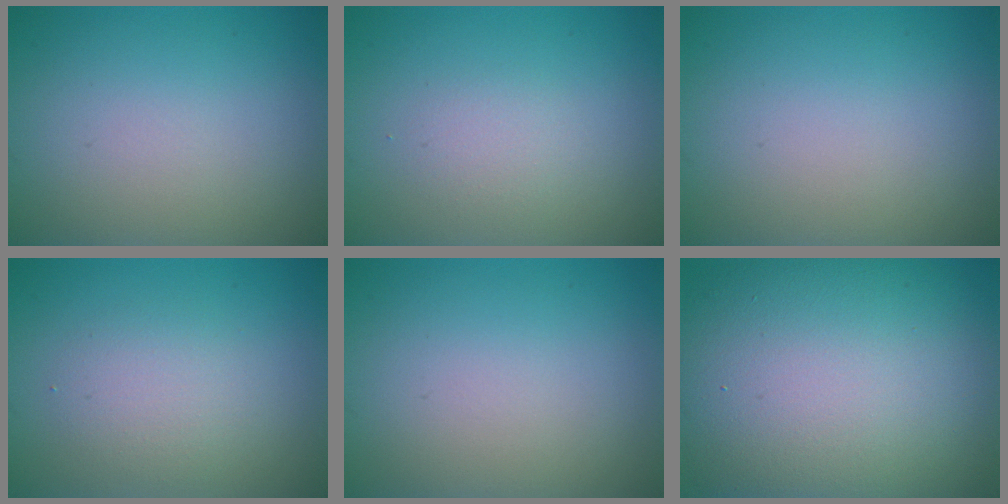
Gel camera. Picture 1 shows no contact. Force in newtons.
{"total": 1.3, "press": 1.3, "slide": 0.0}
{"total": 0.0}
{"total": 2.3, "press": 2.3, "slide": 0.2}
{"total": 0.0}
{"total": 16.4, "press": 16.4, "slide": 0.8}